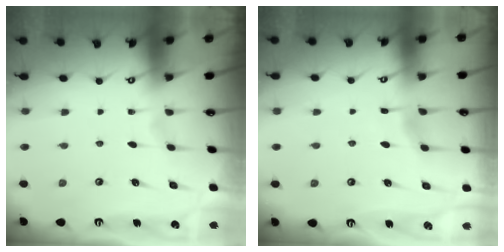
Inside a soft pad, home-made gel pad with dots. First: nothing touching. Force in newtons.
{"total": 2.2, "press": 2.2, "slide": 0.3}